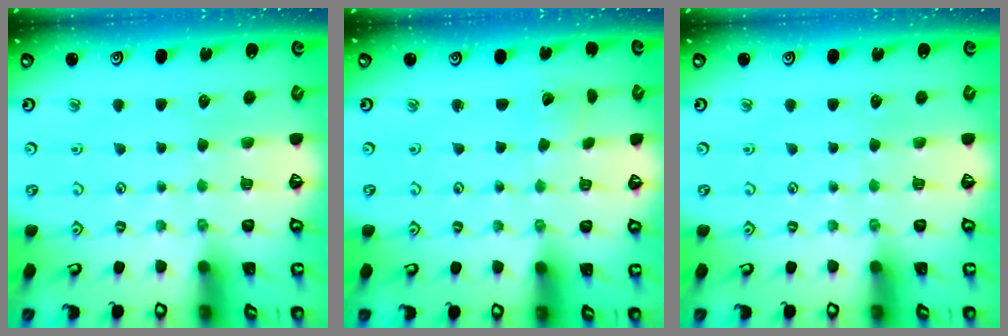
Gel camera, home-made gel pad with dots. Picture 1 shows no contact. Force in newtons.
{"total": 1.4, "press": 1.4, "slide": 0.0}
{"total": 0.0}